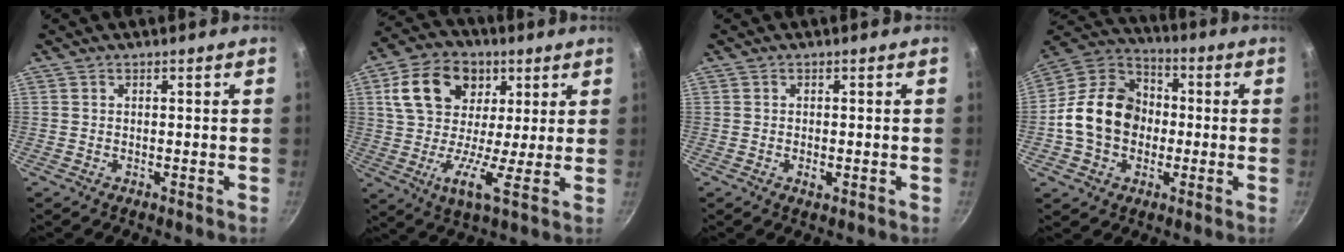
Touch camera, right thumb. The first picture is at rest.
{"total": 15.6, "force": [5.0, 10.5, 10.4], "torque": [-0.169, 0.002, 0.066]}
{"total": 1.6, "force": [-0.4, 0.8, 1.4], "torque": [-0.025, 0.000, -0.007]}
{"total": 14.3, "force": [-1.2, 11.4, 8.6], "torque": [-0.117, 0.032, -0.039]}